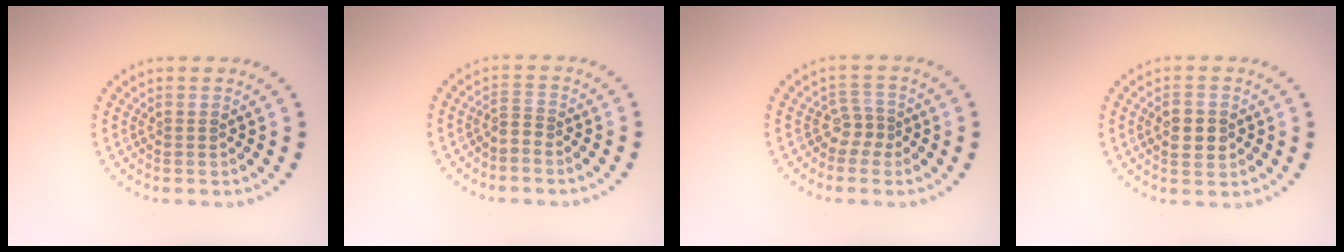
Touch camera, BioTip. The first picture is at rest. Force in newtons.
{"total": 1.0, "press": 0.5, "slide": 0.9}
{"total": 2.0, "press": 1.4, "slide": 1.4}
{"total": 2.6, "press": 2.6, "slide": 0.0}